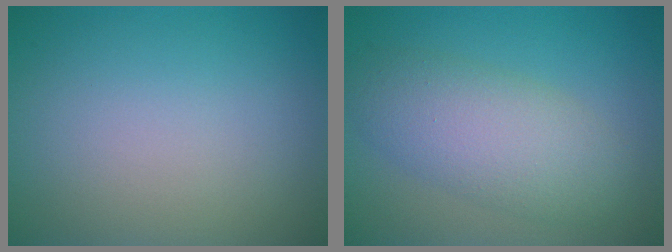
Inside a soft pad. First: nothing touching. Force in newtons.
{"total": 5.5, "press": 5.5, "slide": 0.2}